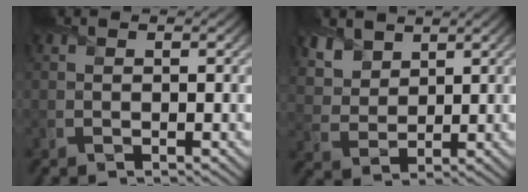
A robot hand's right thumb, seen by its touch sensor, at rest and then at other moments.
{"total": 5.8, "force": [4.1, 3.3, 2.3], "torque": [-0.079, -0.012, 0.098]}